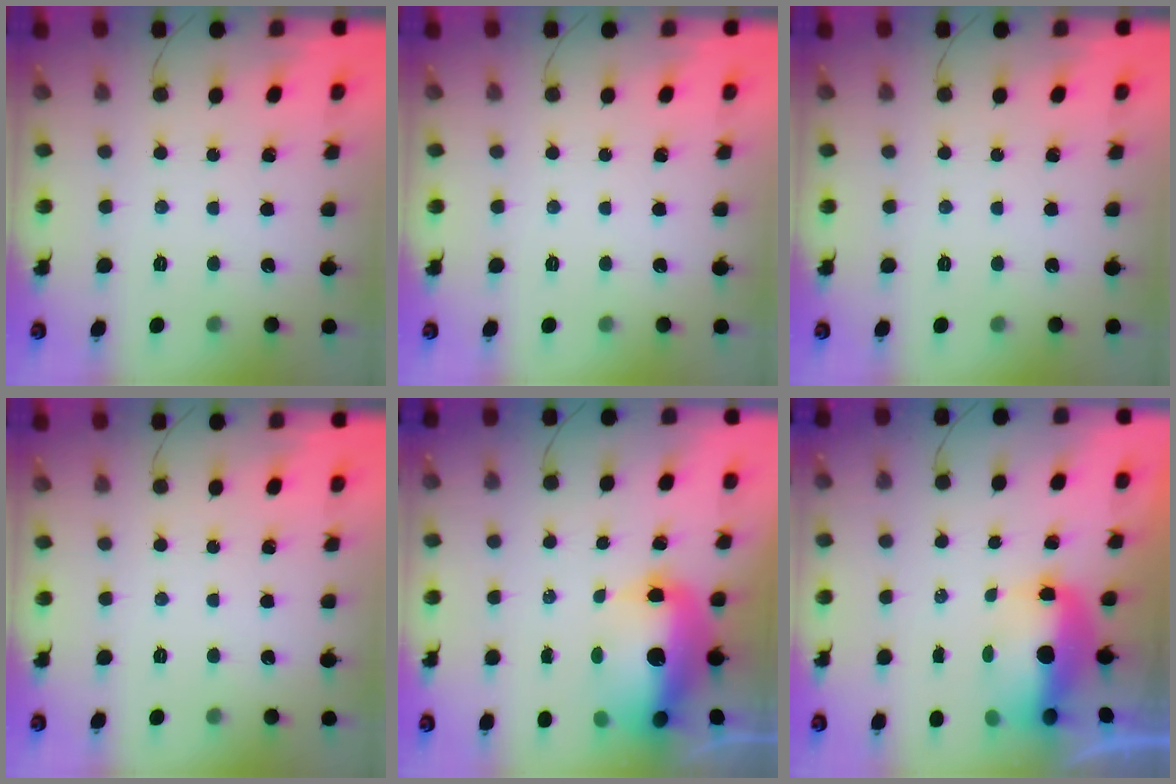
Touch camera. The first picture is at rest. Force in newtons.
{"total": 0.0}
{"total": 0.0}
{"total": 0.0}
{"total": 20.6, "press": 16.5, "slide": 12.3}
{"total": 8.1, "press": 8.0, "slide": 1.5}